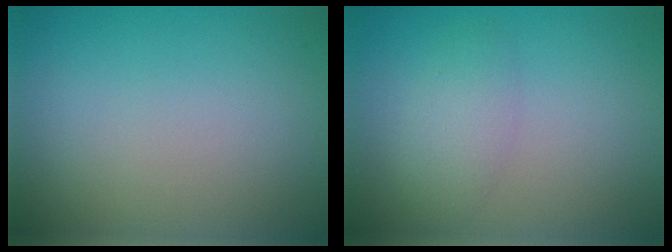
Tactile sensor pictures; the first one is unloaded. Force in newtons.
{"total": 2.2, "press": 2.2, "slide": 0.1}